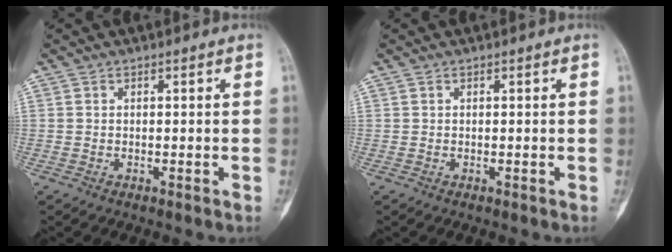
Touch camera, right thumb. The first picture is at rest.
{"total": 0.0}